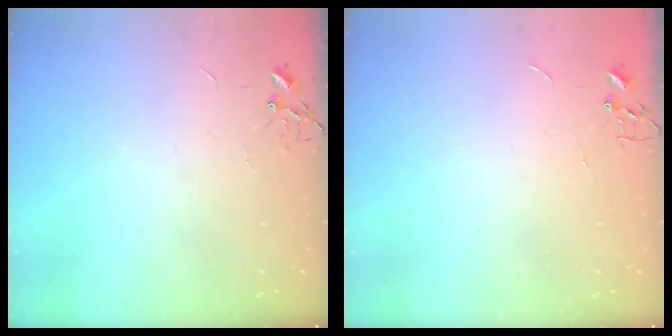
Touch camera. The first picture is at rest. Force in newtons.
{"total": 0.0}